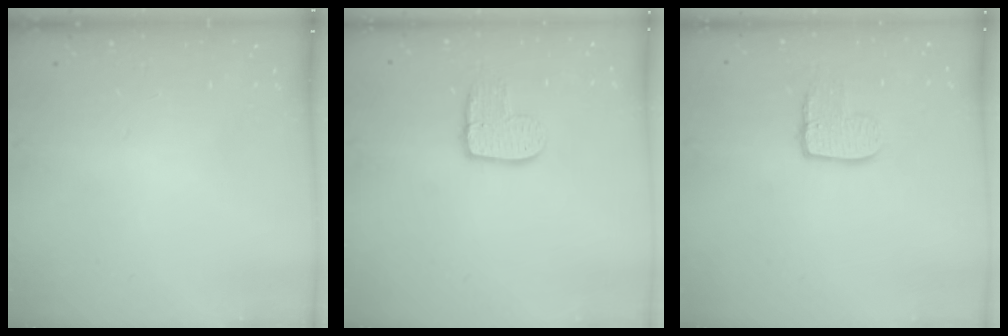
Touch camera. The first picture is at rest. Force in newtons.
{"total": 9.1, "press": 9.0, "slide": 0.7}
{"total": 8.4, "press": 8.4, "slide": 0.6}